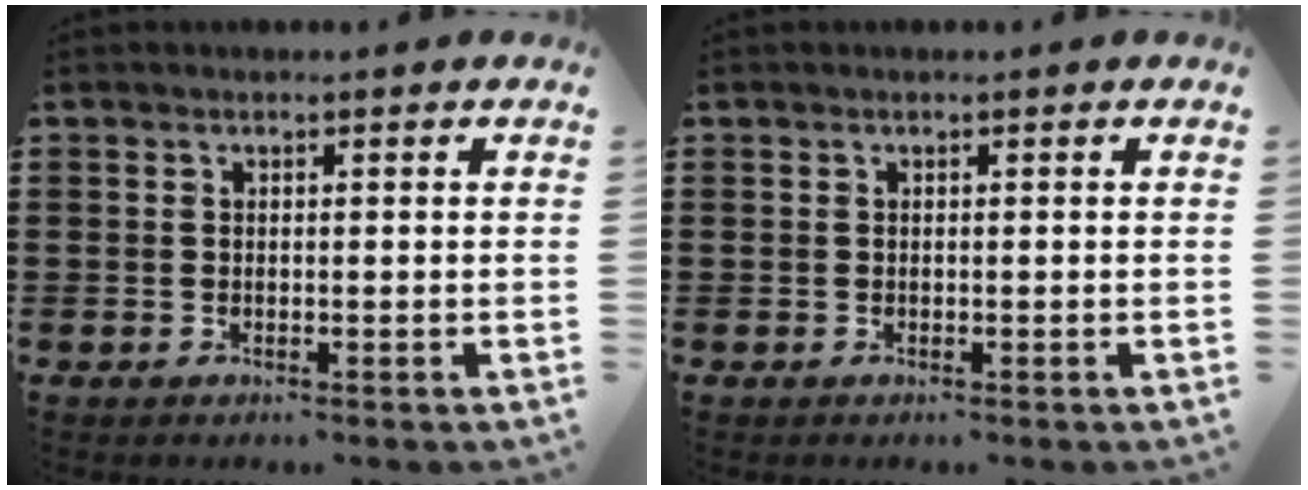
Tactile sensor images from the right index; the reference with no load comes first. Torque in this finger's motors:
{"motor_torque": [-0.01, 0.01, 0.00, 0.00]}